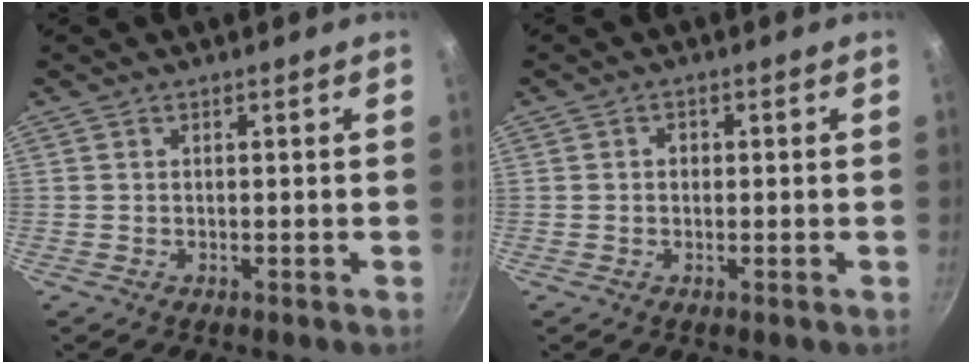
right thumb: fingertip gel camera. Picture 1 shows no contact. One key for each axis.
{"total": 1.4, "fx": 0.0, "fy": 1.2, "fz": 0.7, "tx": -0.007, "ty": 0.003, "tz": -0.003}